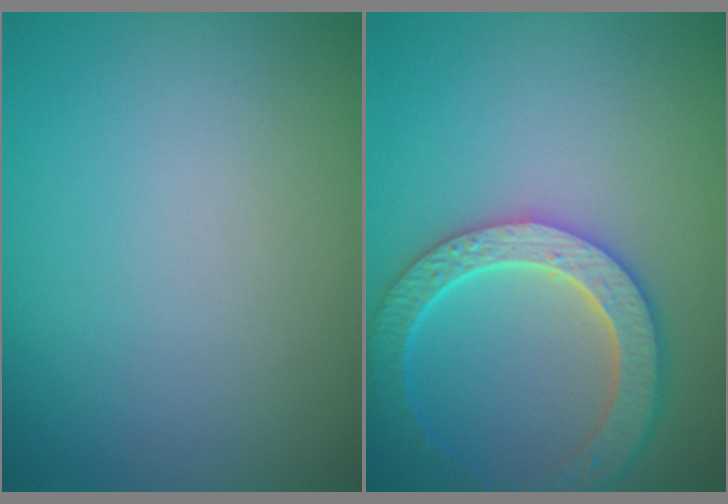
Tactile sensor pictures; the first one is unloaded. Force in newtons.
{"total": 5.8, "press": 4.7, "slide": 3.4}